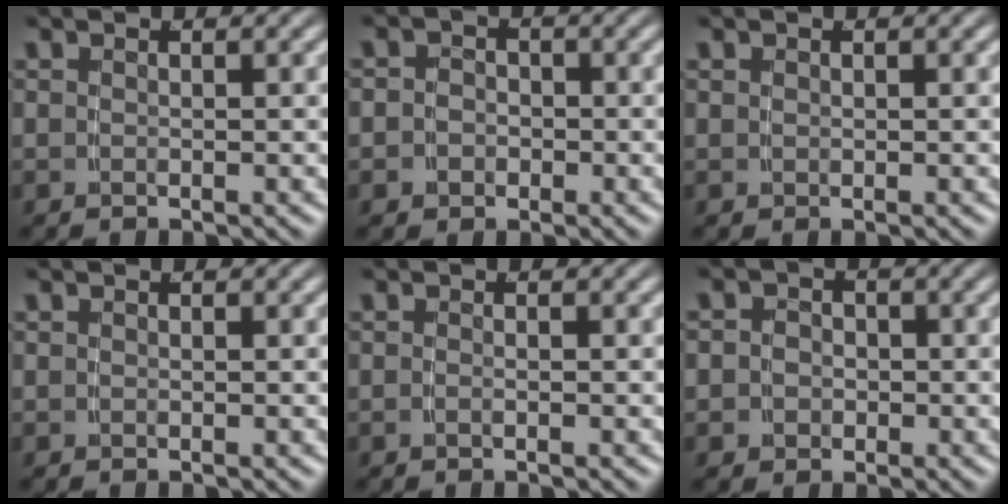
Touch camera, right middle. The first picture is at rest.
{"total": 2.5, "force": [-0.9, 2.3, 0.5], "torque": [-0.010, -0.012, -0.016]}
{"total": 0.0}
{"total": 0.0}
{"total": 0.5, "force": [-0.5, -0.1, 0.2], "torque": [-0.008, -0.001, -0.008]}
{"total": 3.1, "force": [-0.7, 2.9, 0.9], "torque": [-0.018, -0.011, -0.012]}